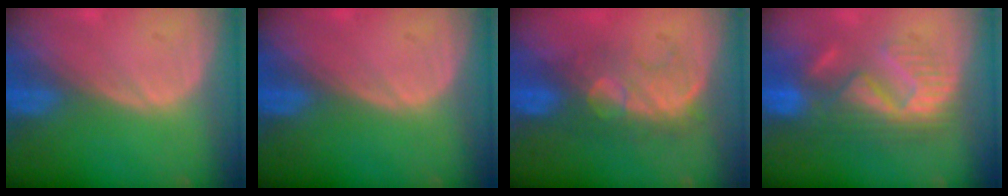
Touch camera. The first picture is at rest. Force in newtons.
{"total": 0.0}
{"total": 7.8, "press": 7.7, "slide": 1.5}
{"total": 9.0, "press": 8.9, "slide": 1.6}